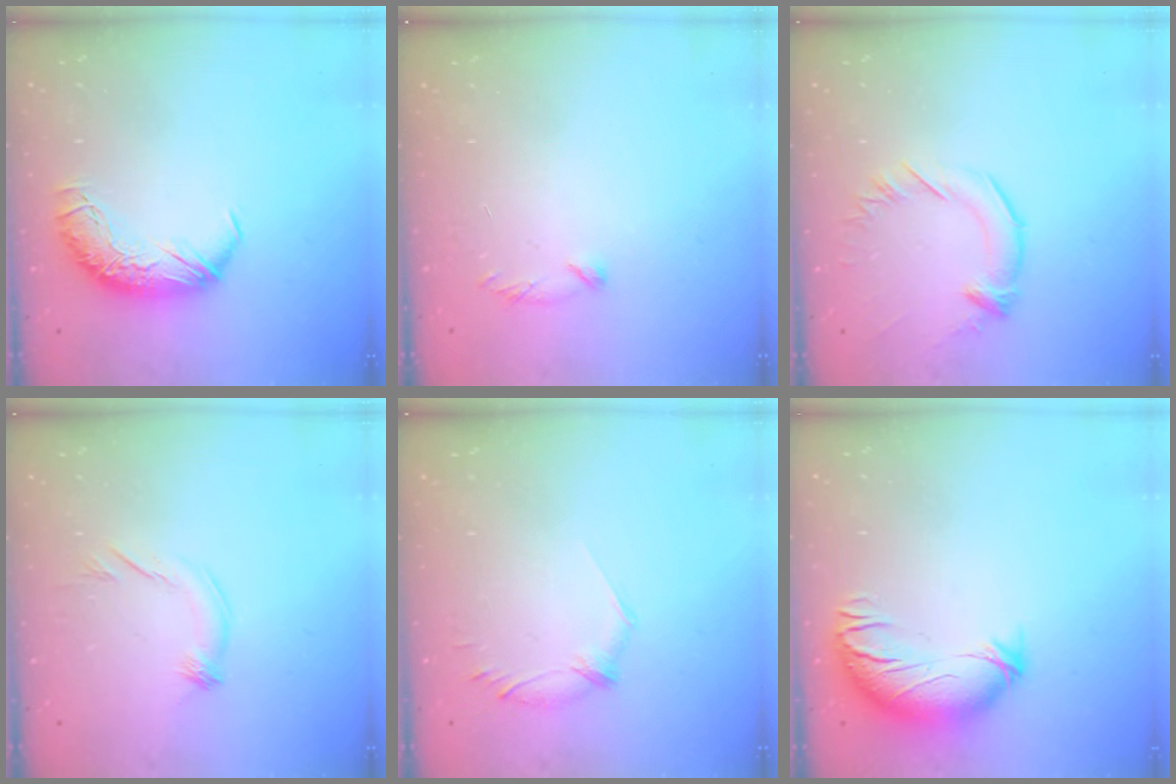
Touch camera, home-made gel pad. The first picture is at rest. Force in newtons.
{"total": 7.0, "press": 6.9, "slide": 0.9}
{"total": 2.0, "press": 1.9, "slide": 0.7}
{"total": 4.5, "press": 4.3, "slide": 1.2}
{"total": 6.6, "press": 6.5, "slide": 1.1}
{"total": 3.6, "press": 2.9, "slide": 2.1}